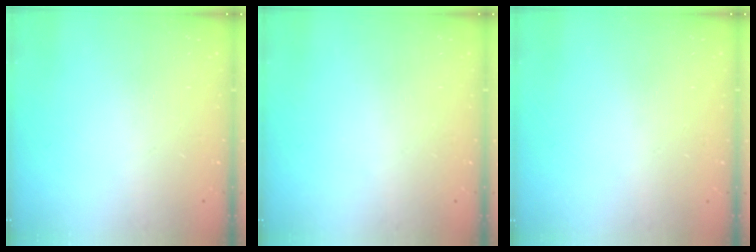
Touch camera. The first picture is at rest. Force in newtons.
{"total": 0.0}
{"total": 0.5, "press": 0.5, "slide": 0.1}